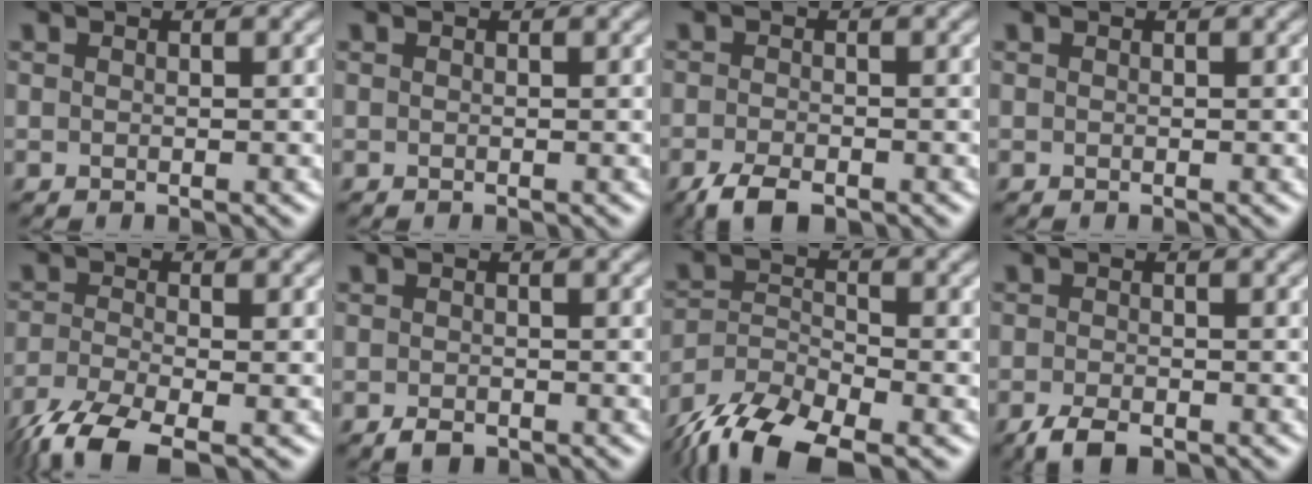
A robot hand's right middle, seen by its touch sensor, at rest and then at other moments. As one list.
[{"total": 0.0}, {"total": 3.0, "force": [-2.1, 1.2, 1.8], "torque": [-0.037, -0.004, -0.044]}, {"total": 0.0}, {"total": 6.3, "force": [-4.6, 1.8, 4.0], "torque": [-0.087, -0.020, -0.099]}, {"total": 1.3, "force": [-0.9, 0.7, 0.7], "torque": [-0.013, -0.002, -0.017]}, {"total": 8.9, "force": [-7.0, 2.9, 4.8], "torque": [-0.088, -0.008, -0.138]}, {"total": 2.7, "force": [-1.9, 1.1, 1.6], "torque": [-0.033, -0.004, -0.039]}]